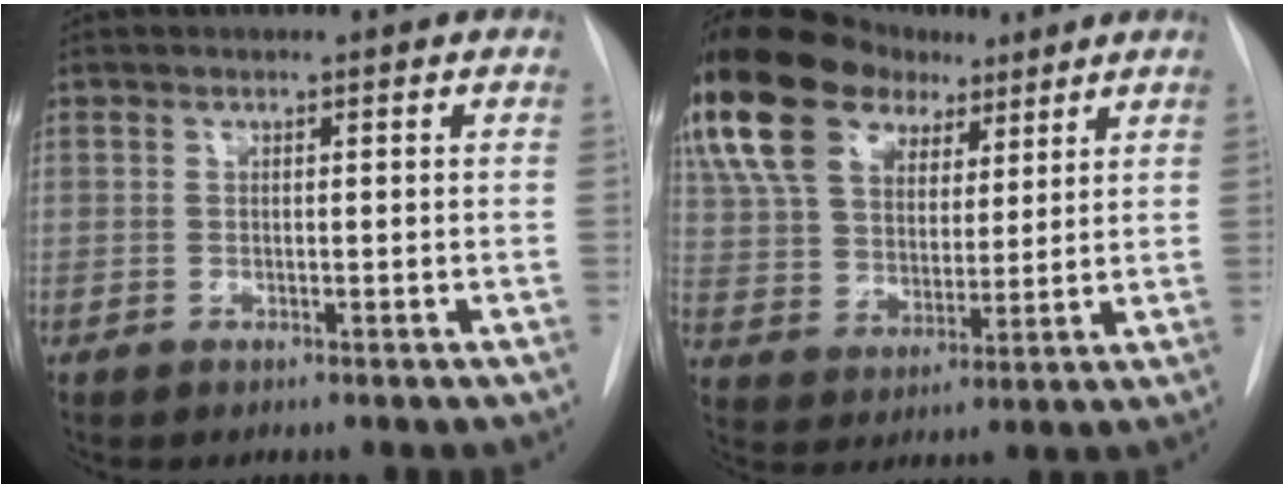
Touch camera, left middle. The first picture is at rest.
{"total": 21.8, "force": [13.6, 13.0, 11.1], "torque": [-0.259, 0.064, 0.245]}